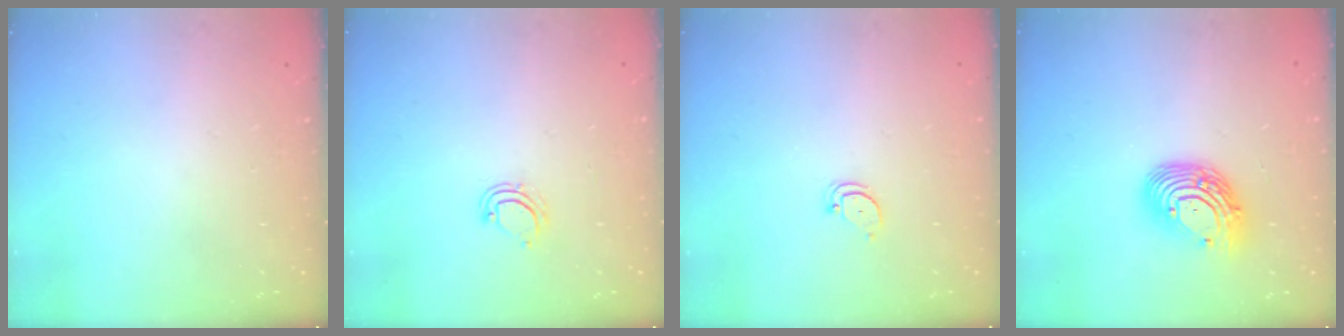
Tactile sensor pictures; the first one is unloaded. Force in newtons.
{"total": 4.8, "press": 4.8, "slide": 0.4}
{"total": 2.6, "press": 2.6, "slide": 0.0}
{"total": 12.8, "press": 12.8, "slide": 1.2}